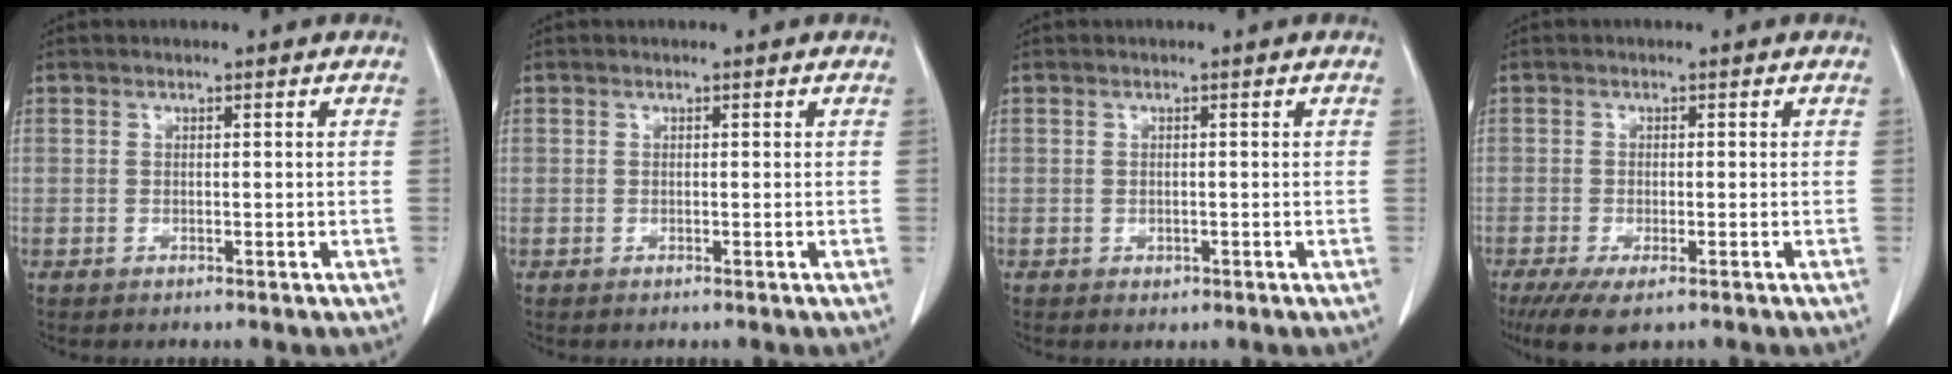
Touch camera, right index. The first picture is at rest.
{"total": 0.0}
{"total": 0.7, "force": [-0.2, 0.6, 0.3], "torque": [-0.005, 0.001, 0.002]}
{"total": 5.6, "force": [-3.5, 1.6, 4.1], "torque": [-0.069, -0.015, -0.055]}